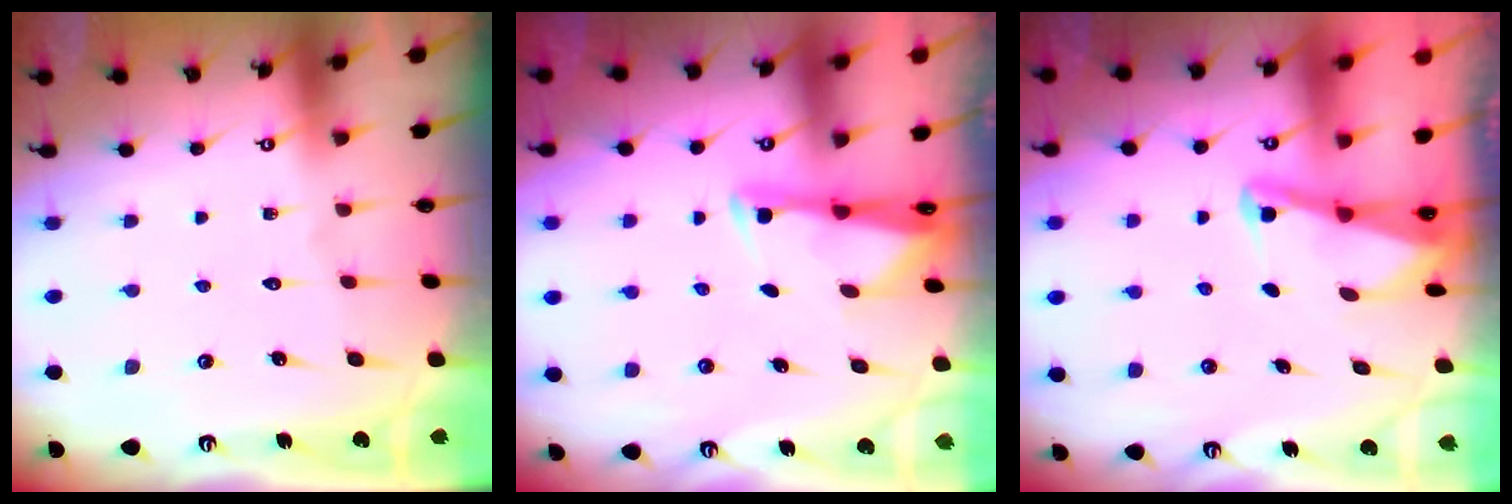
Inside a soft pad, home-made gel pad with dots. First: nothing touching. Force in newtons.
{"total": 2.6, "press": 2.6, "slide": 0.4}
{"total": 2.1, "press": 2.1, "slide": 0.4}